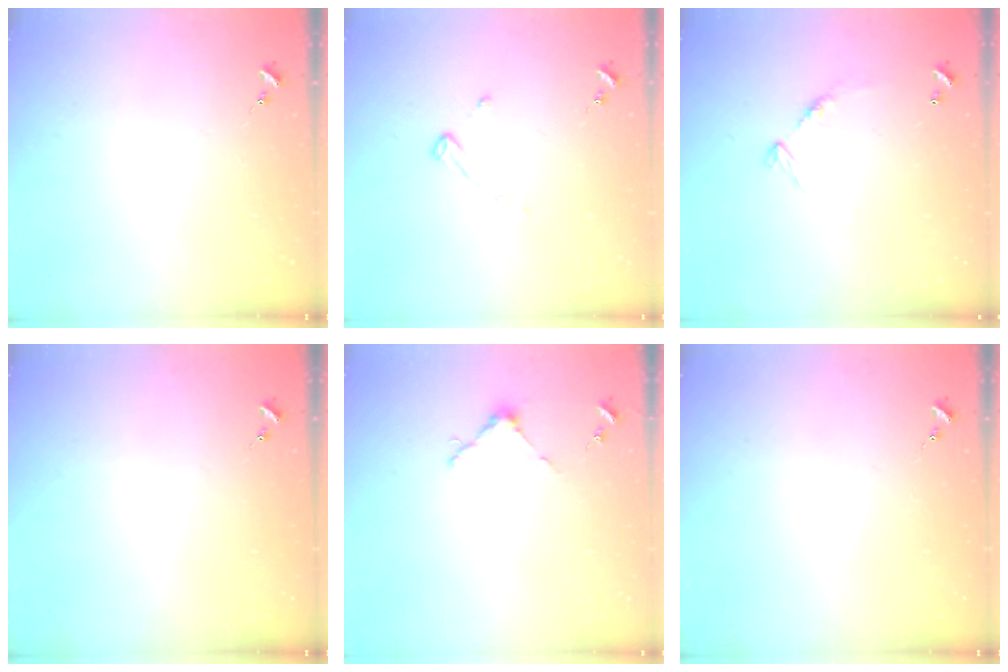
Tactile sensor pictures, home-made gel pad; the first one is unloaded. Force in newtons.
{"total": 2.7, "press": 2.7, "slide": 0.3}
{"total": 8.8, "press": 8.8, "slide": 0.7}
{"total": 0.0}
{"total": 3.7, "press": 3.7, "slide": 0.3}
{"total": 0.0}